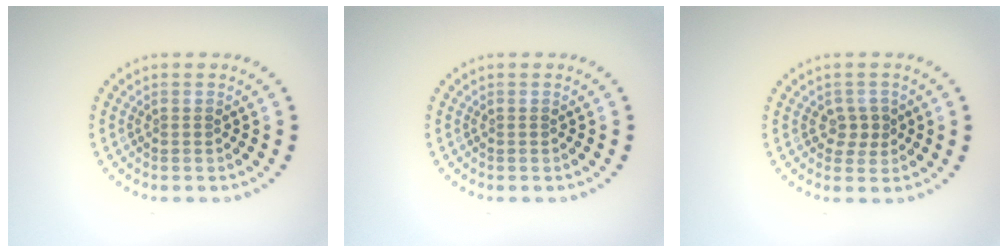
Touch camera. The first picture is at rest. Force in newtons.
{"total": 0.0}
{"total": 1.9, "press": 1.7, "slide": 0.7}